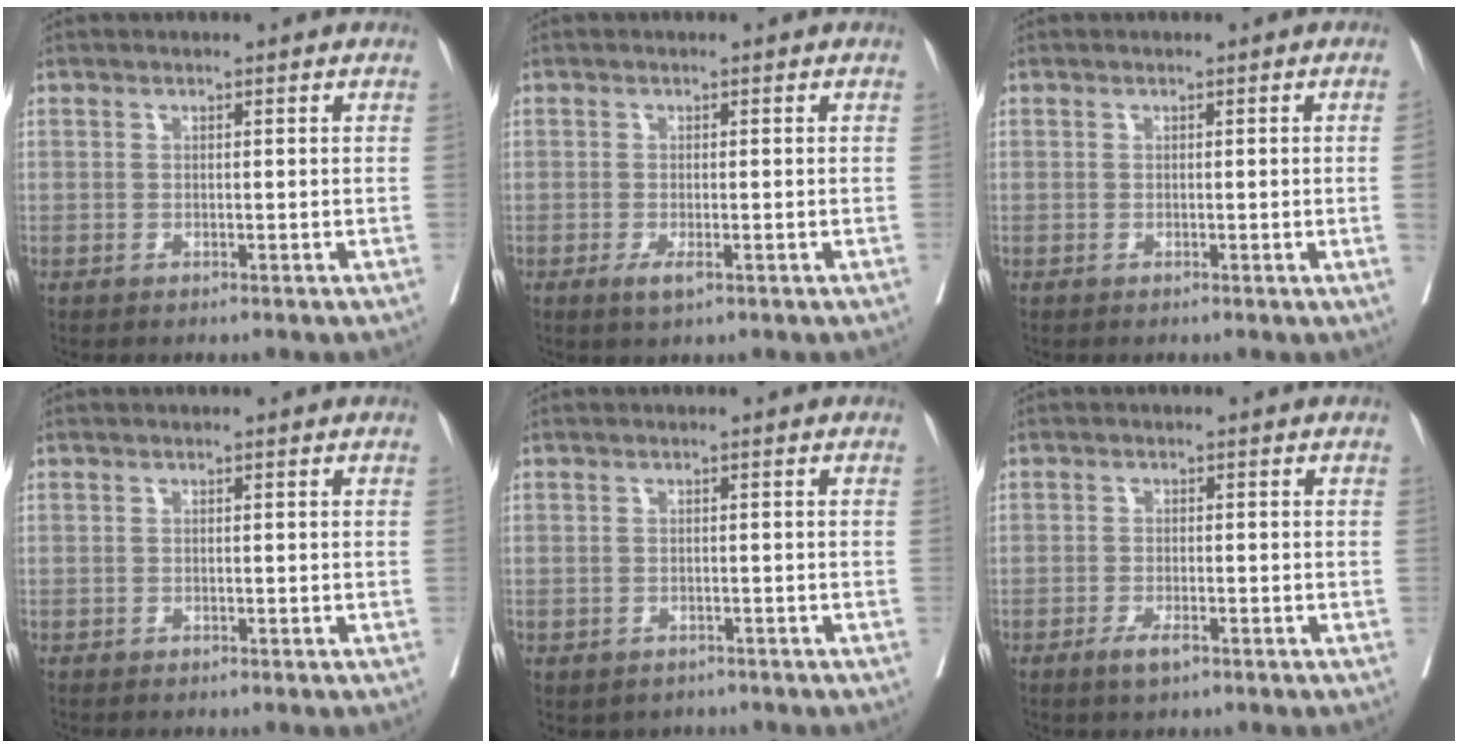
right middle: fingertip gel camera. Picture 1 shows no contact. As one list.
[{"total": 2.0, "force": [-1.0, 0.5, 1.6], "torque": [-0.025, -0.001, -0.014]}, {"total": 1.6, "force": [-0.2, -0.7, 1.4], "torque": [-0.018, -0.002, 0.000]}, {"total": 0.0}, {"total": 3.7, "force": [-2.7, 2.3, 0.7], "torque": [-0.001, 0.009, -0.033]}, {"total": 2.7, "force": [-1.8, 0.6, 2.0], "torque": [-0.036, 0.000, -0.034]}]